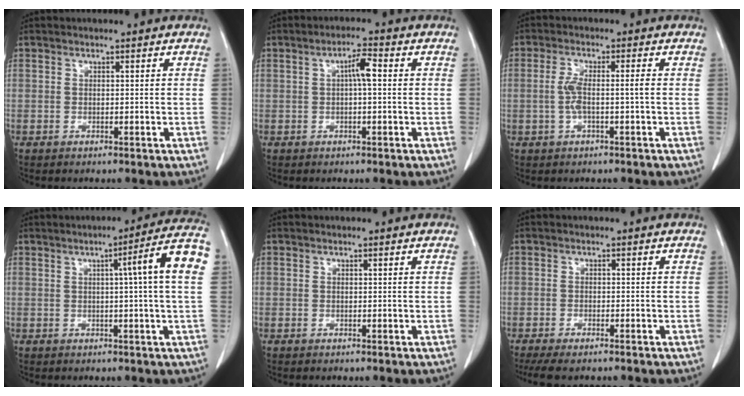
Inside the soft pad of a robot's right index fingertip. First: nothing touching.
{"total": 3.3, "force": [0.4, 0.4, 3.2], "torque": [-0.057, 0.007, 0.006]}
{"total": 4.1, "force": [-0.6, 0.4, 4.1], "torque": [-0.090, 0.010, -0.009]}
{"total": 9.3, "force": [1.6, -1.3, 9.1], "torque": [-0.117, 0.012, 0.015]}
{"total": 0.0}
{"total": 4.8, "force": [-4.0, 0.9, 2.6], "torque": [-0.040, -0.011, -0.062]}